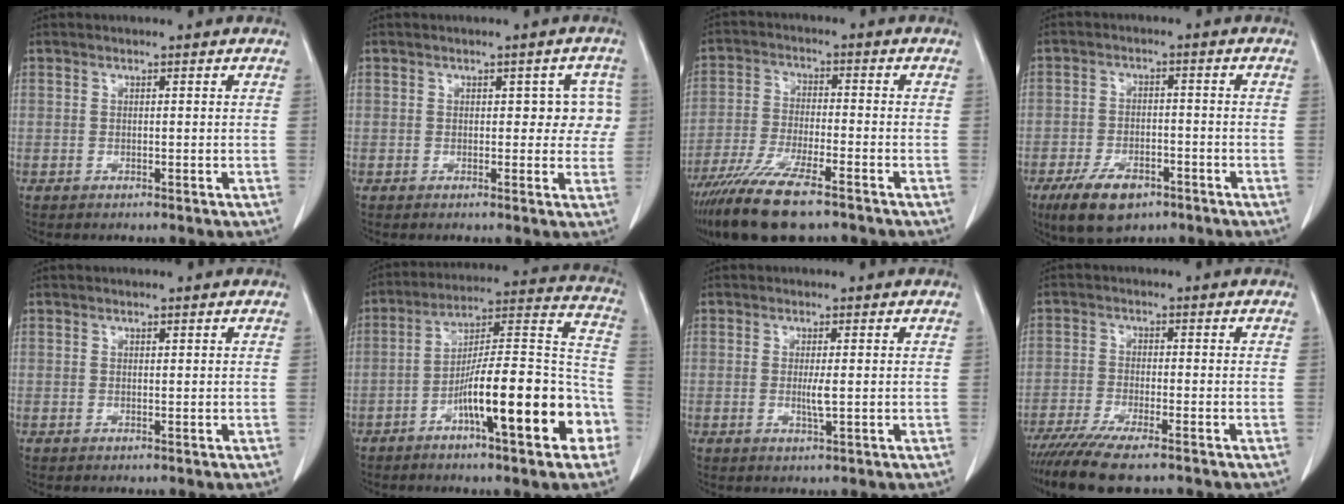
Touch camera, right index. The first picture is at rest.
{"total": 3.8, "force": [0.6, 2.5, 2.8], "torque": [-0.014, 0.021, 0.005]}
{"total": 12.4, "force": [-8.9, 2.0, 8.3], "torque": [-0.157, -0.032, -0.156]}
{"total": 8.0, "force": [-5.1, 3.8, 4.9], "torque": [-0.096, -0.007, -0.083]}
{"total": 0.0}
{"total": 19.1, "force": [-7.8, 3.3, 17.1], "torque": [-0.229, 0.029, -0.115]}
{"total": 2.1, "force": [-0.1, 0.0, 2.1], "torque": [-0.043, -0.005, -0.002]}
{"total": 9.9, "force": [-7.9, 0.8, 5.9], "torque": [-0.094, -0.024, -0.129]}